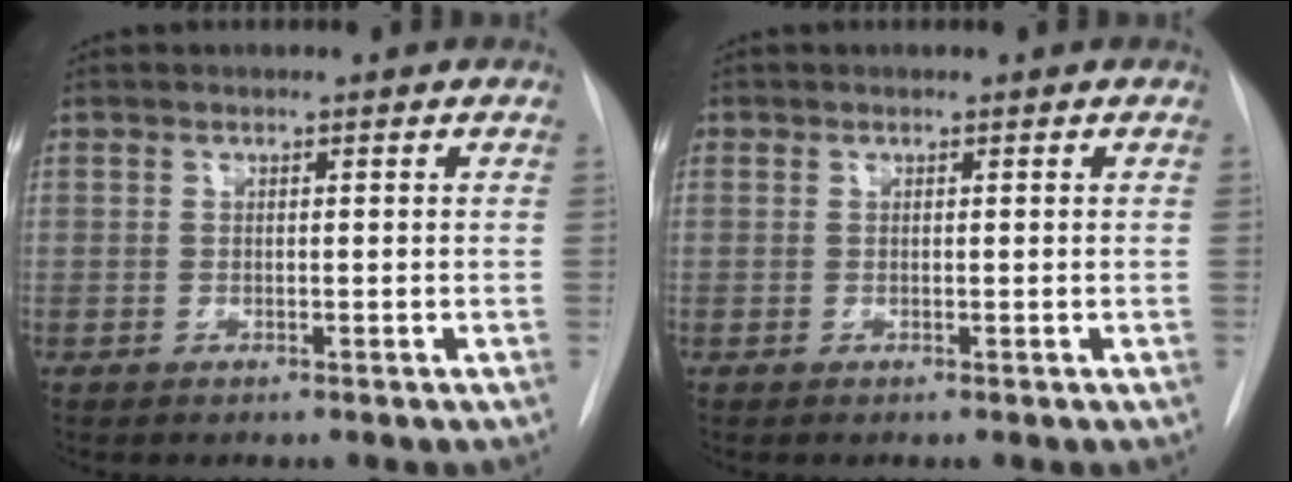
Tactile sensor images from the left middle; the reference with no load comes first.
{"total": 0.0}